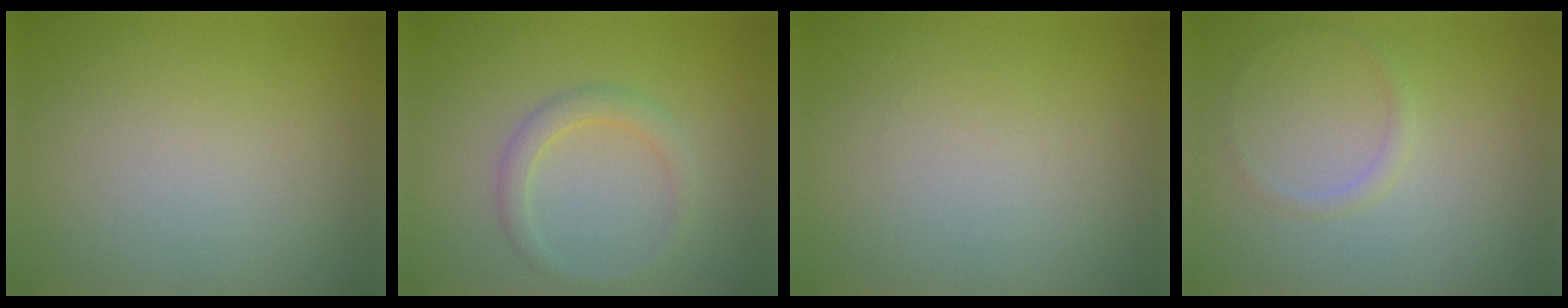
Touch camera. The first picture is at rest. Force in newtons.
{"total": 2.0, "press": 2.0, "slide": 0.1}
{"total": 0.0}
{"total": 0.8, "press": 0.8, "slide": 0.0}